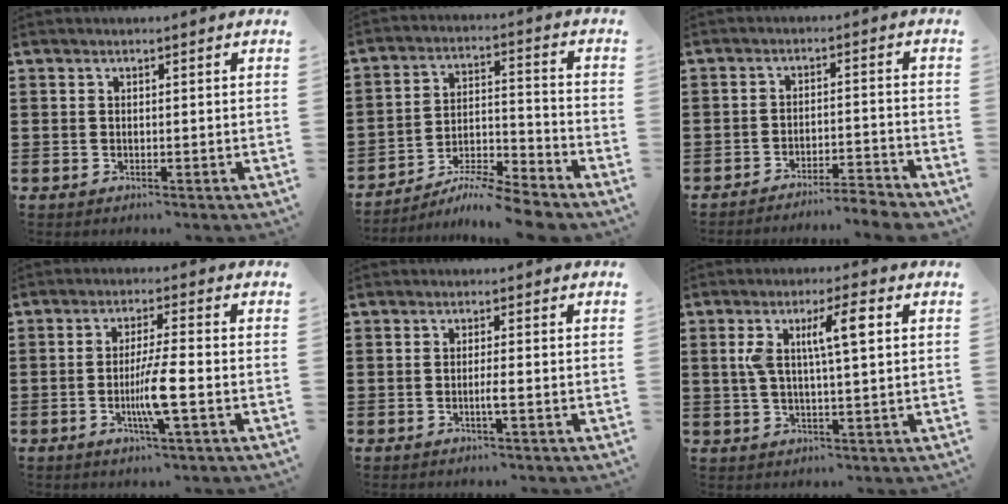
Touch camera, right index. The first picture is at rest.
{"total": 7.2, "force": [-6.8, 0.2, 2.4], "torque": [-0.032, 0.012, -0.130]}
{"total": 3.8, "force": [-3.8, -0.3, 0.6], "torque": [-0.014, -0.003, -0.080]}
{"total": 6.4, "force": [-1.8, 0.2, 6.1], "torque": [-0.115, -0.013, -0.035]}
{"total": 1.9, "force": [-0.6, -0.2, 1.8], "torque": [-0.031, -0.004, -0.013]}
{"total": 7.6, "force": [2.0, 1.6, 7.2], "torque": [-0.150, 0.005, 0.027]}